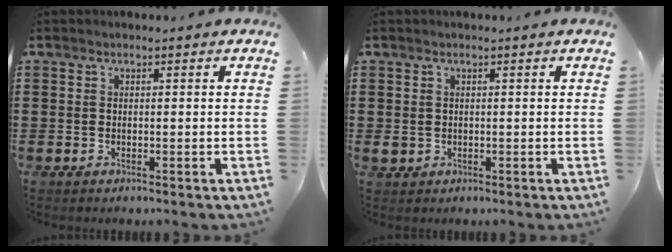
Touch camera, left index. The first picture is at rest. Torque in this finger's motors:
{"motor_torque": [0.29, 0.02, 0.08, 0.01]}